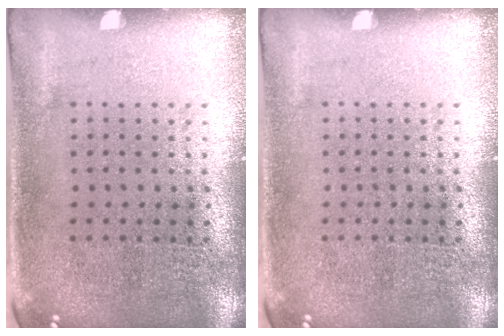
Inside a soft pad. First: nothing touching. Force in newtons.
{"total": 0.0}